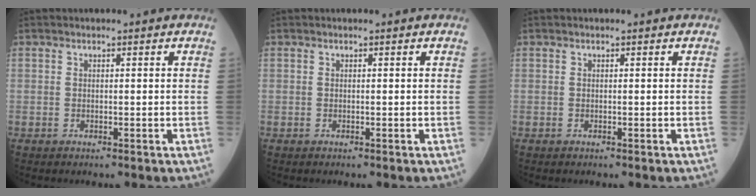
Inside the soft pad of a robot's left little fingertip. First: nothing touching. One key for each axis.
{"total": 0.0}
{"total": 0.0}